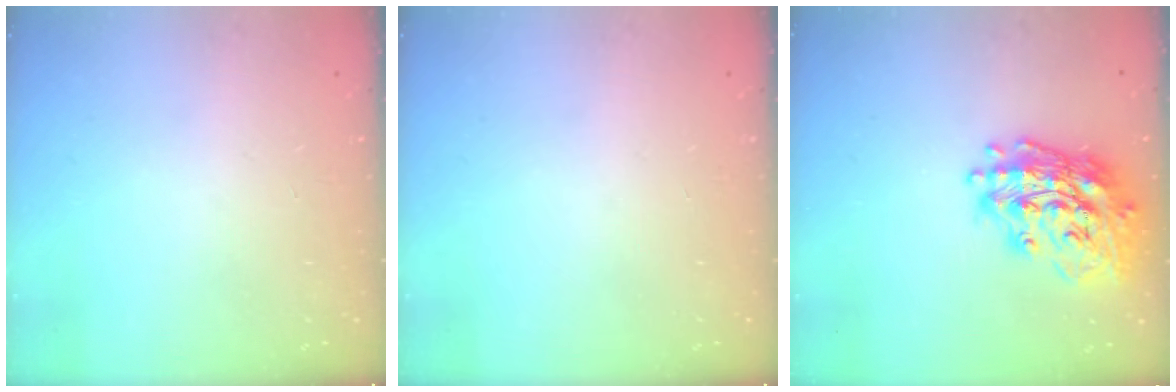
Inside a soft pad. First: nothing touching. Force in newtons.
{"total": 0.0}
{"total": 19.7, "press": 19.5, "slide": 2.7}